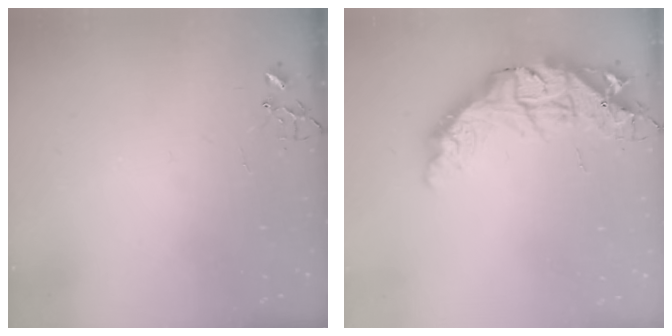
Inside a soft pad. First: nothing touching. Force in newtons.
{"total": 21.4, "press": 21.3, "slide": 2.0}